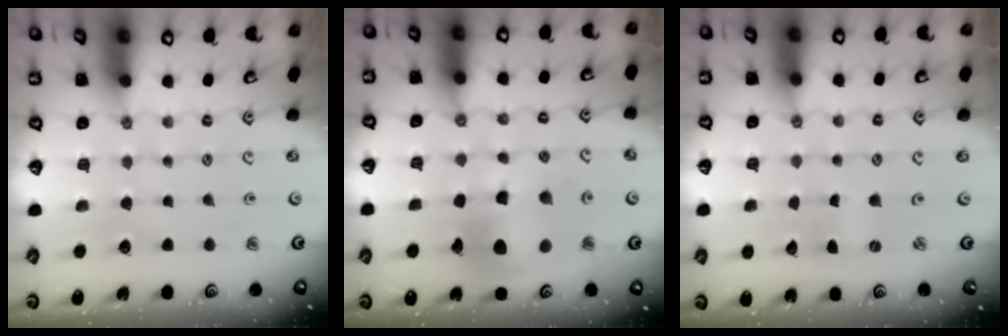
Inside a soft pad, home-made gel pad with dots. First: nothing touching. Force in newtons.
{"total": 11.1, "press": 11.1, "slide": 0.9}
{"total": 0.0}